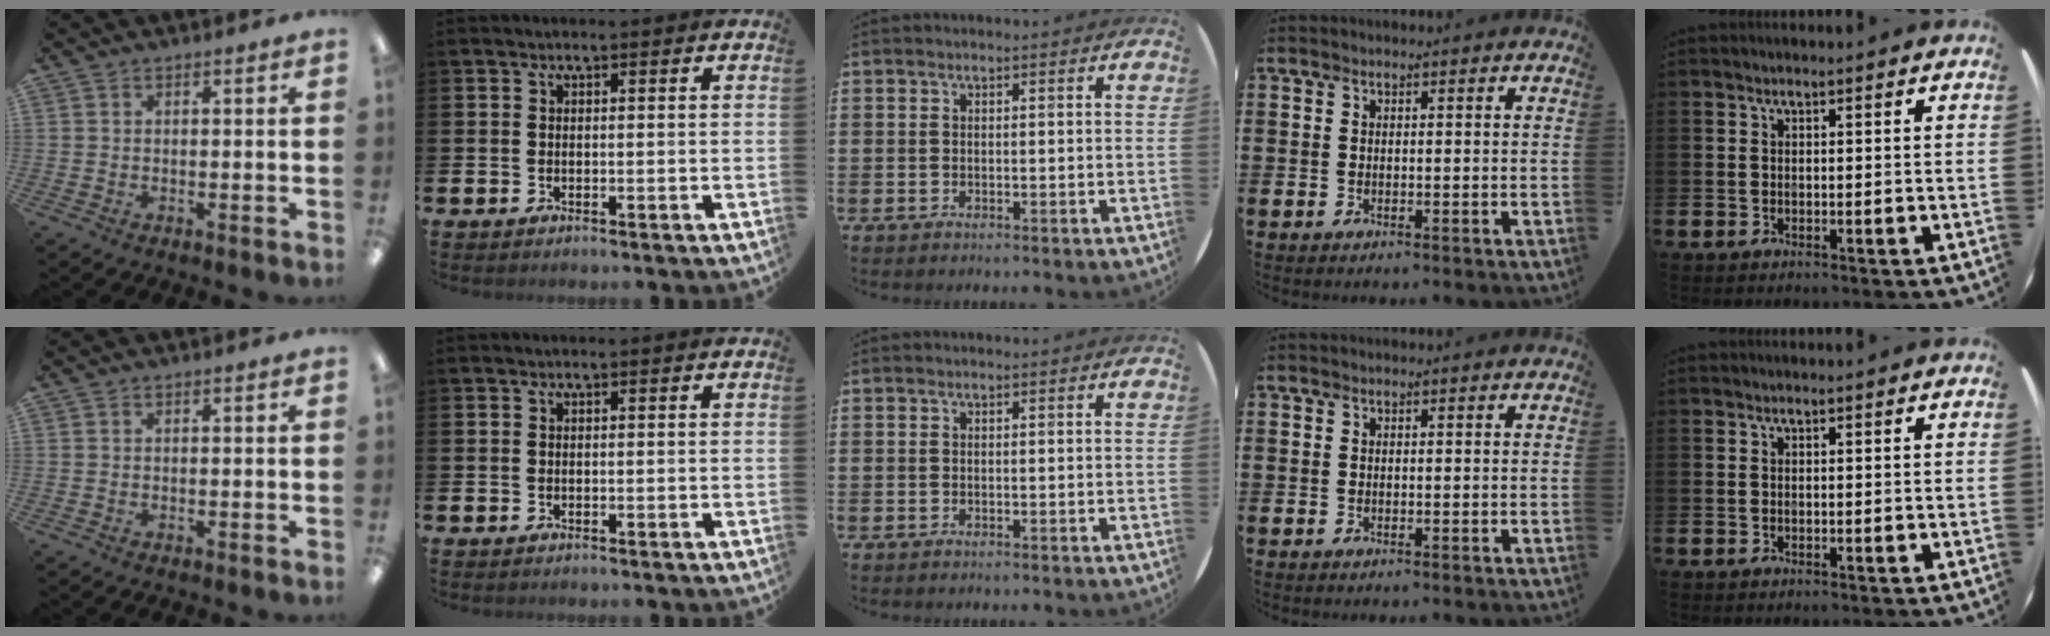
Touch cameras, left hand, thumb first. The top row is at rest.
{}